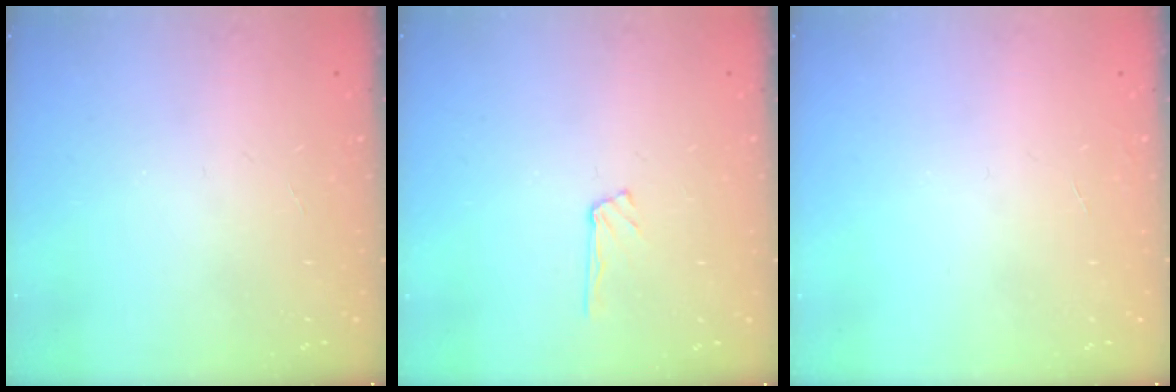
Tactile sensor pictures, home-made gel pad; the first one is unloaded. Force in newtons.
{"total": 4.7, "press": 4.6, "slide": 0.5}
{"total": 0.0}